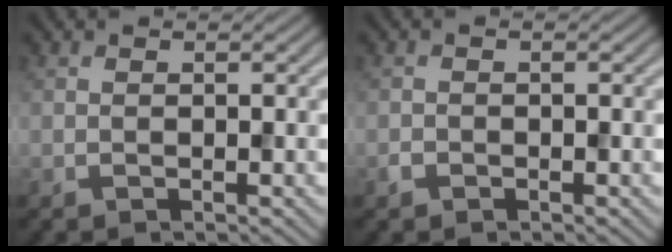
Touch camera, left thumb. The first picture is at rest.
{"total": 0.8, "force": [-0.5, 0.5, 0.2], "torque": [-0.004, -0.002, -0.012]}